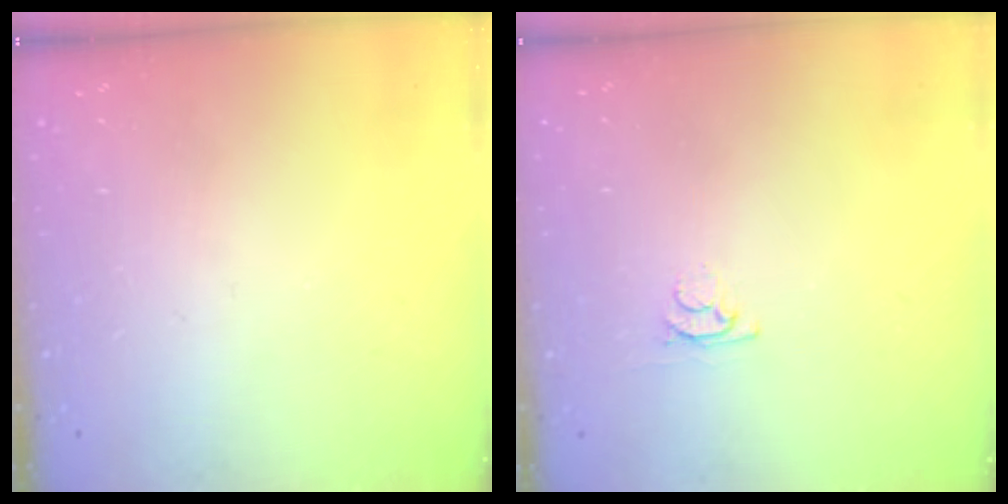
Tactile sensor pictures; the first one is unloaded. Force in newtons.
{"total": 3.3, "press": 3.3, "slide": 0.5}